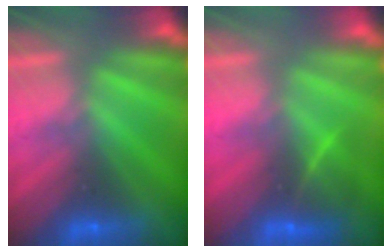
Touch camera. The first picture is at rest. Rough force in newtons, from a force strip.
{"total": 2.8}